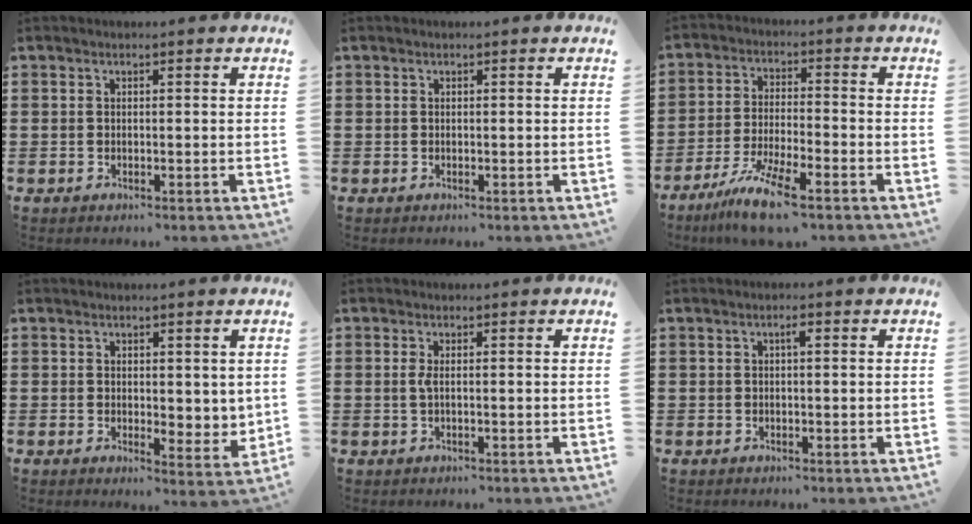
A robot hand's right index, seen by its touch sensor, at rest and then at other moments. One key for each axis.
{"total": 0.0}
{"total": 8.8, "fx": -6.2, "fy": 0.5, "fz": 6.1, "tx": -0.138, "ty": -0.017, "tz": -0.122}
{"total": 2.9, "fx": 1.8, "fy": 1.9, "fz": 1.3, "tx": -0.015, "ty": 0.000, "tz": 0.030}
{"total": 1.3, "fx": -0.1, "fy": 0.2, "fz": 1.3, "tx": -0.026, "ty": -0.001, "tz": -0.002}
{"total": 1.3, "fx": 0.3, "fy": 0.3, "fz": 1.2, "tx": -0.024, "ty": 0.005, "tz": 0.004}